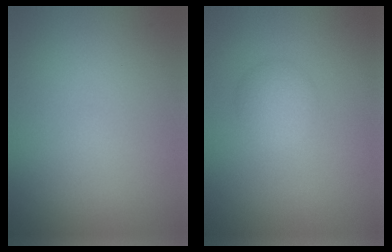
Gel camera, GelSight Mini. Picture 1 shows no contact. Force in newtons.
{"total": 2.2, "press": 2.2, "slide": 0.2}